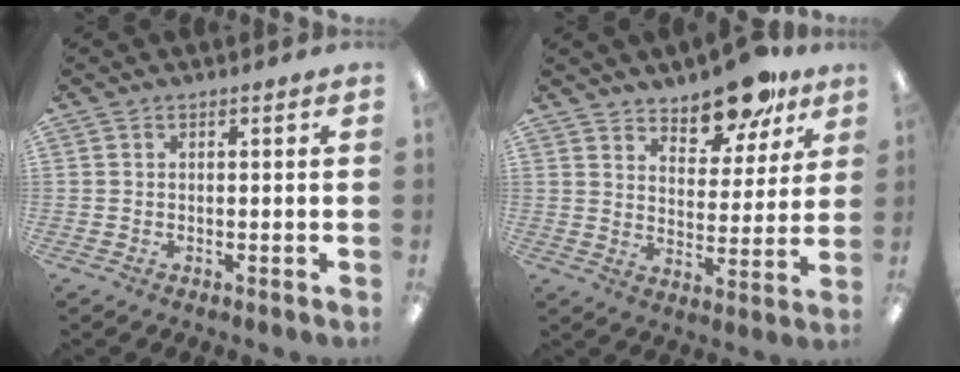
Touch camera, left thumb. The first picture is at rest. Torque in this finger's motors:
{"motor_torque": [0.37, 0.28, 0.29, -0.11, 0.05]}